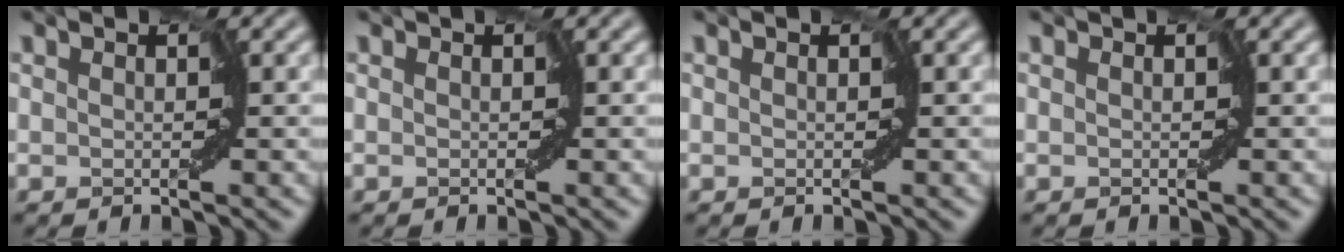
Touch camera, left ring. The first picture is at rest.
{"total": 0.0}
{"total": 0.0}
{"total": 0.0}